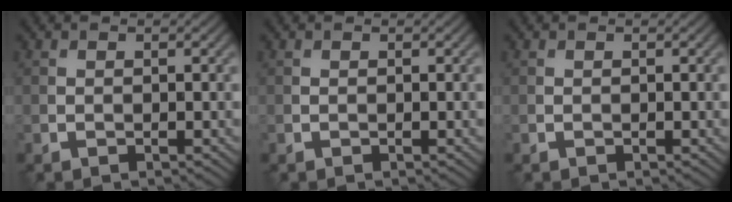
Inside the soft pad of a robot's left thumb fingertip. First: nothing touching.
{"total": 0.0}
{"total": 0.0}